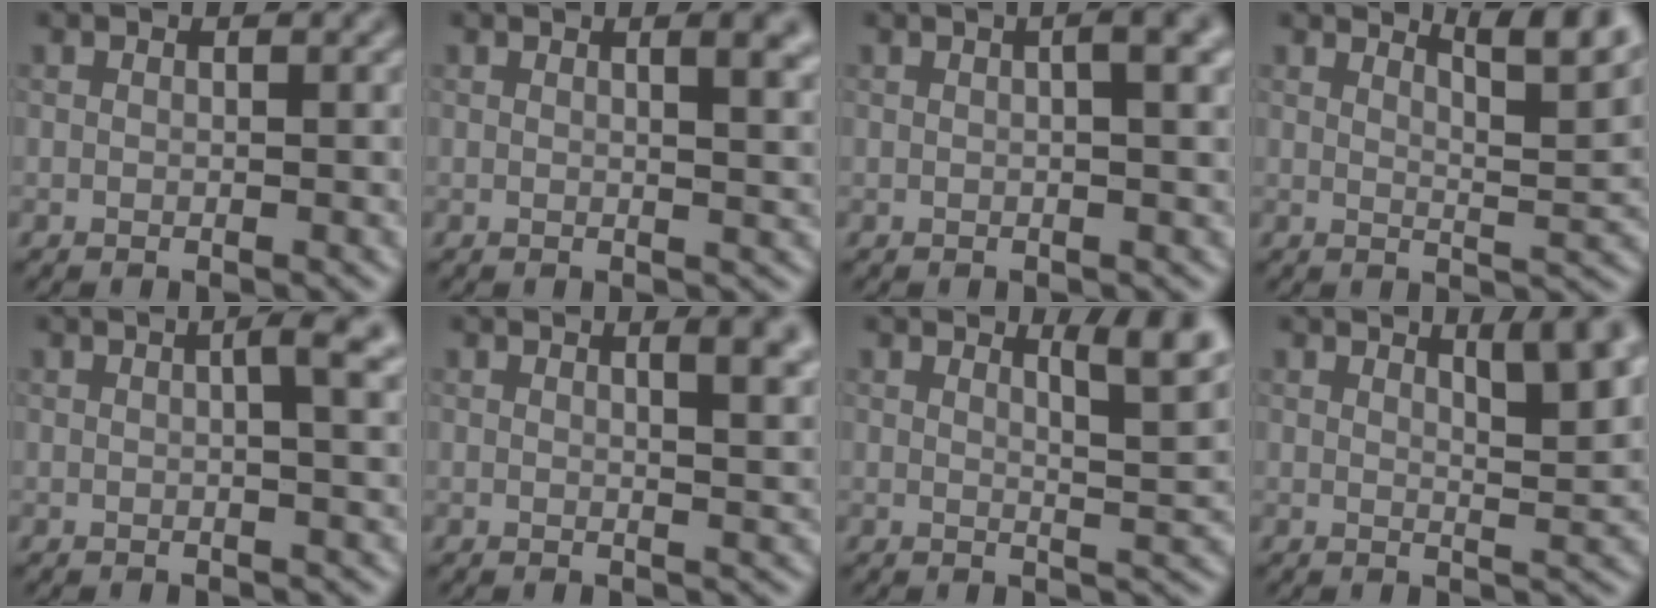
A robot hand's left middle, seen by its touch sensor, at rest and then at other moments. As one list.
[{"total": 4.0, "force": [1.6, 1.6, 3.3], "torque": [-0.021, 0.008, 0.017]}, {"total": 3.9, "force": [1.1, 1.3, 3.5], "torque": [-0.030, 0.010, 0.002]}, {"total": 5.6, "force": [4.2, 1.1, 3.5], "torque": [-0.045, 0.005, 0.053]}, {"total": 4.2, "force": [0.9, 1.3, 3.9], "torque": [-0.040, 0.017, 0.004]}, {"total": 4.9, "force": [2.1, 1.9, 3.9], "torque": [-0.020, 0.011, 0.019]}, {"total": 4.6, "force": [2.8, 1.1, 3.4], "torque": [-0.039, 0.000, 0.043]}, {"total": 4.6, "force": [2.6, 1.2, 3.6], "torque": [-0.039, 0.002, 0.036]}]